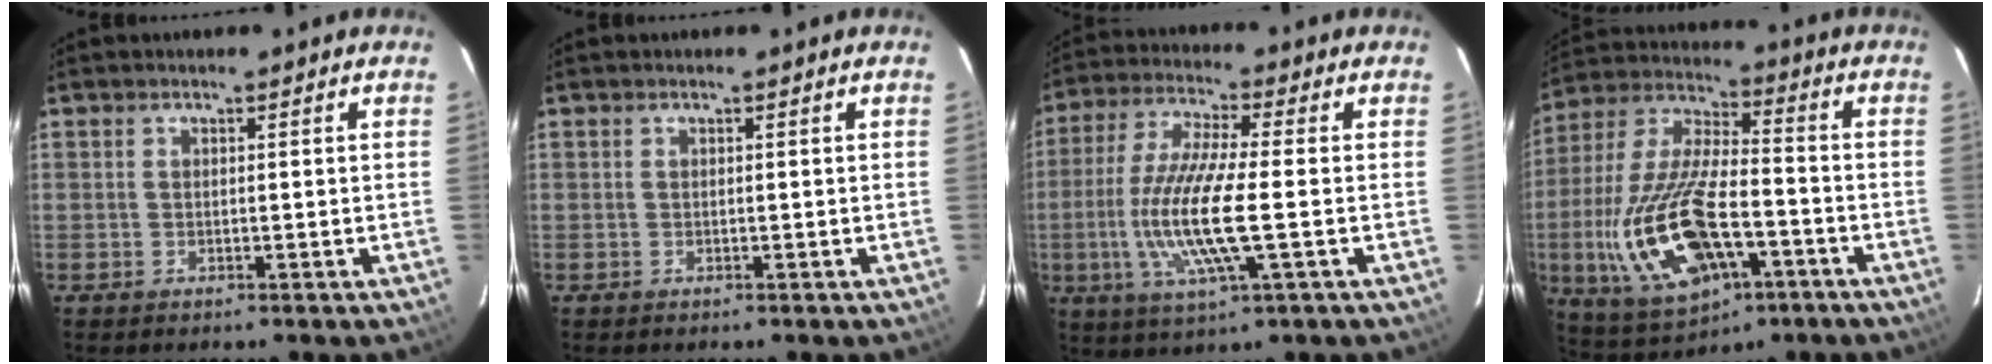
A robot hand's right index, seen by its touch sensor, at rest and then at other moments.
{"total": 0.0}
{"total": 14.3, "force": [-2.6, 2.0, 13.9], "torque": [-0.281, -0.014, -0.049]}
{"total": 21.2, "force": [-7.0, 9.1, 17.8], "torque": [-0.394, -0.023, -0.110]}